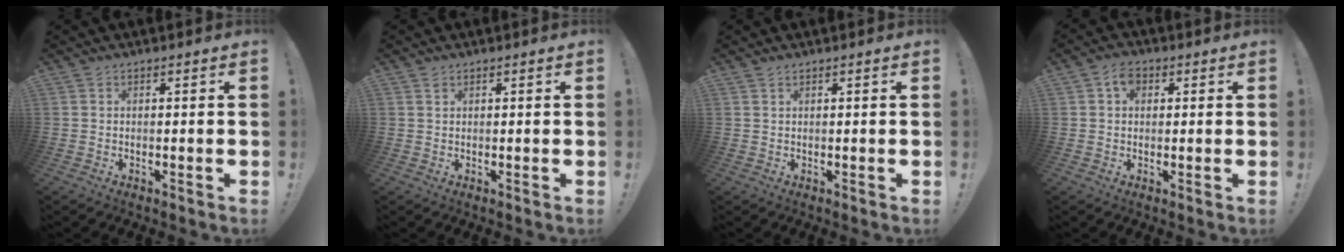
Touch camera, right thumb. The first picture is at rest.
{"total": 0.8, "force": [0.6, 0.6, 0.2], "torque": [-0.001, -0.001, 0.010]}
{"total": 0.6, "force": [0.5, 0.3, 0.3], "torque": [-0.014, 0.003, 0.011]}
{"total": 4.5, "force": [1.3, 3.3, 2.8], "torque": [-0.044, 0.005, 0.024]}